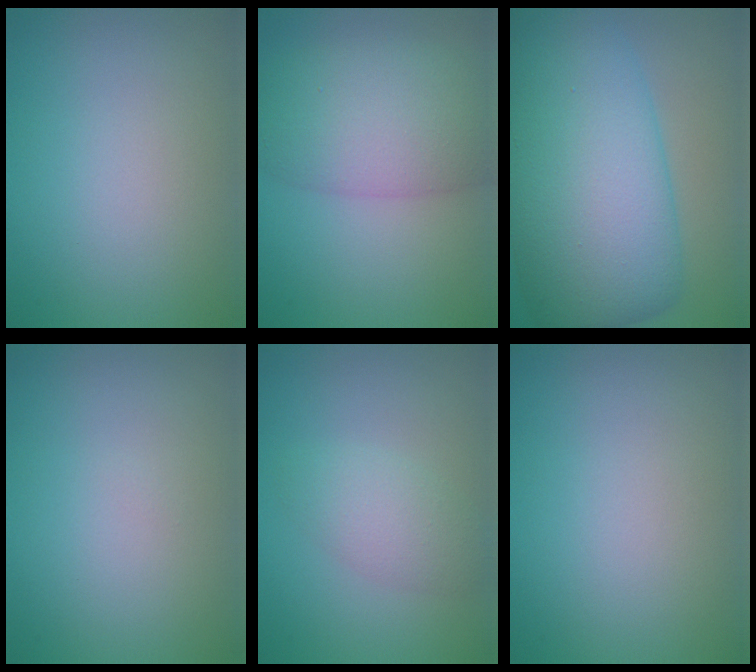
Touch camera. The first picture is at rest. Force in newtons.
{"total": 7.5, "press": 7.5, "slide": 0.3}
{"total": 14.1, "press": 14.1, "slide": 0.1}
{"total": 0.0}
{"total": 2.7, "press": 2.7, "slide": 0.1}
{"total": 0.0}